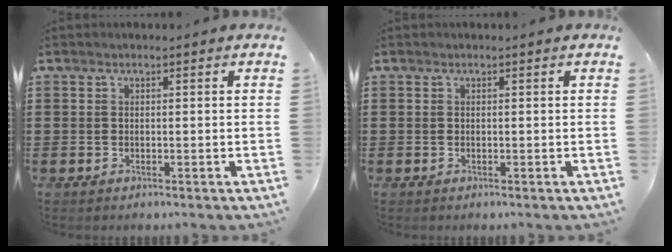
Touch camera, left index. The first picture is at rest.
{"total": 0.0}